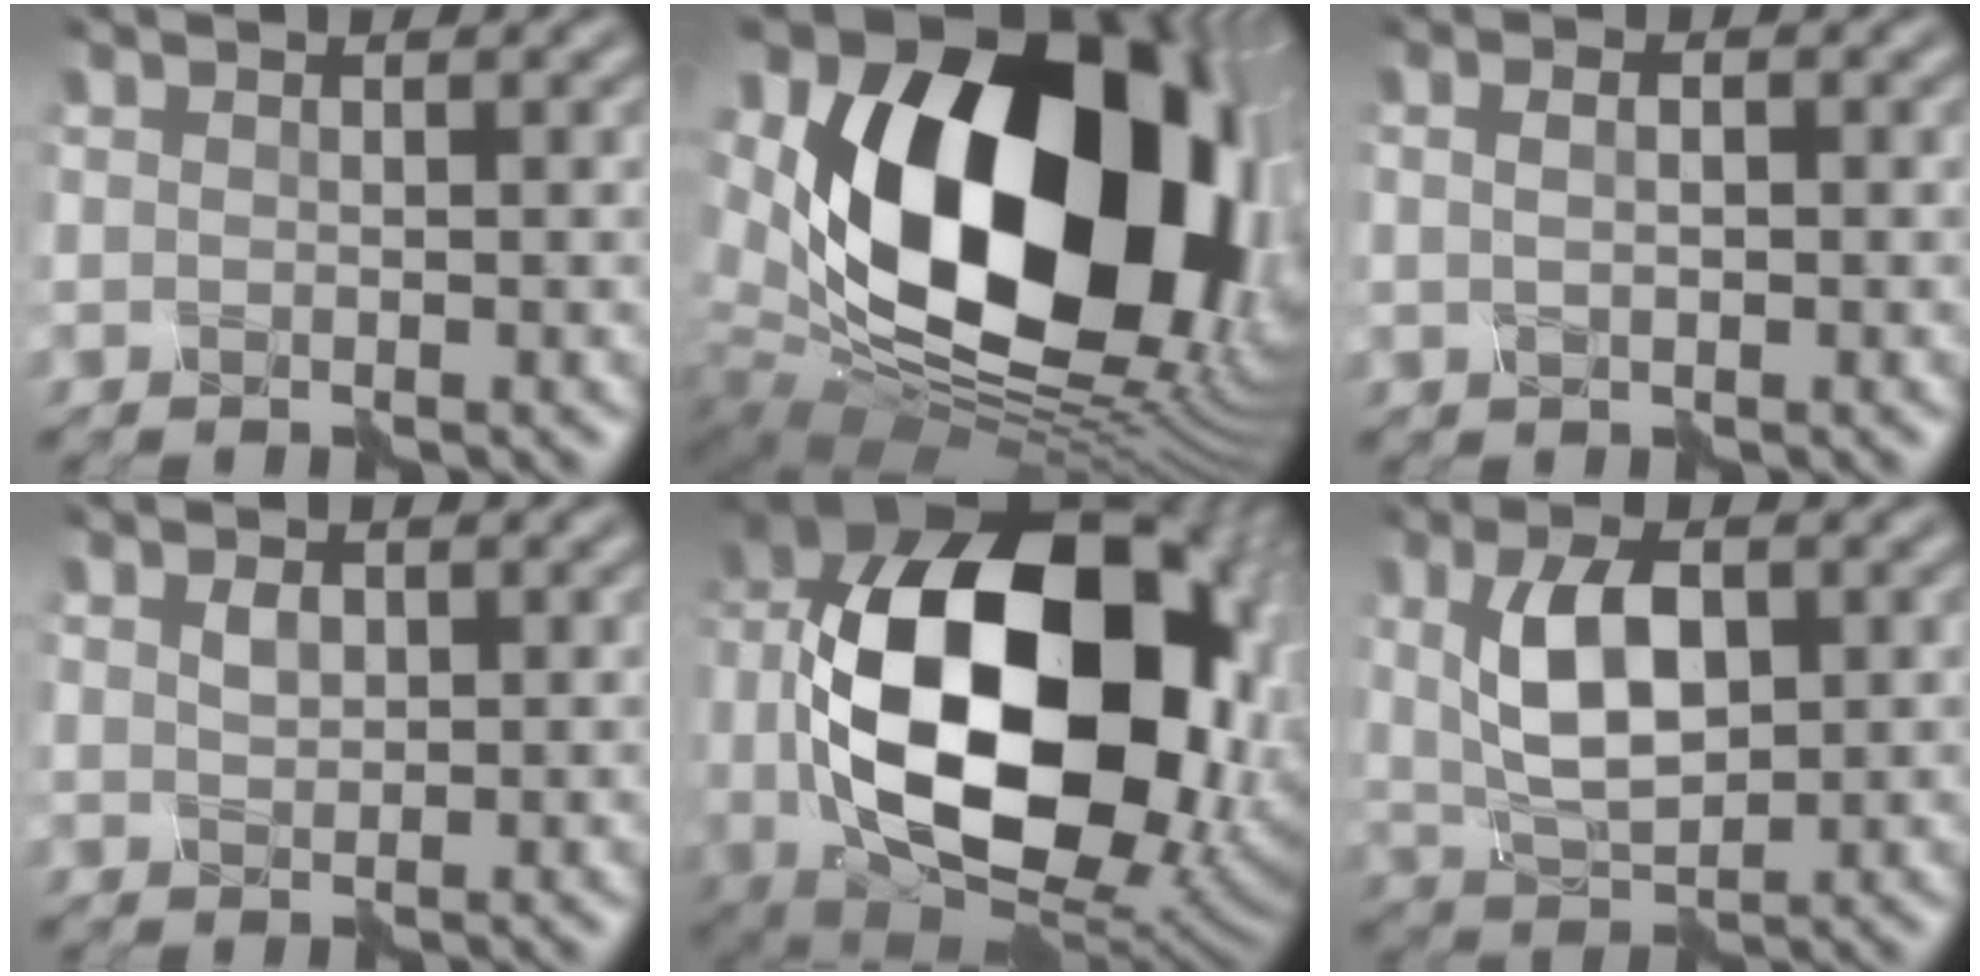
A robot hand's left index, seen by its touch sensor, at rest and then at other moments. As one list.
[{"total": 21.6, "force": [4.1, 13.7, 16.2], "torque": [-0.311, -0.008, 0.093]}, {"total": 2.3, "force": [0.6, 1.3, 1.9], "torque": [-0.027, 0.009, 0.000]}, {"total": 1.2, "force": [0.3, 0.8, 0.8], "torque": [-0.015, 0.000, 0.009]}, {"total": 20.6, "force": [0.3, 13.7, 15.3], "torque": [-0.316, -0.043, 0.043]}, {"total": 6.1, "force": [0.8, 3.1, 5.2], "torque": [-0.098, 0.003, 0.018]}]